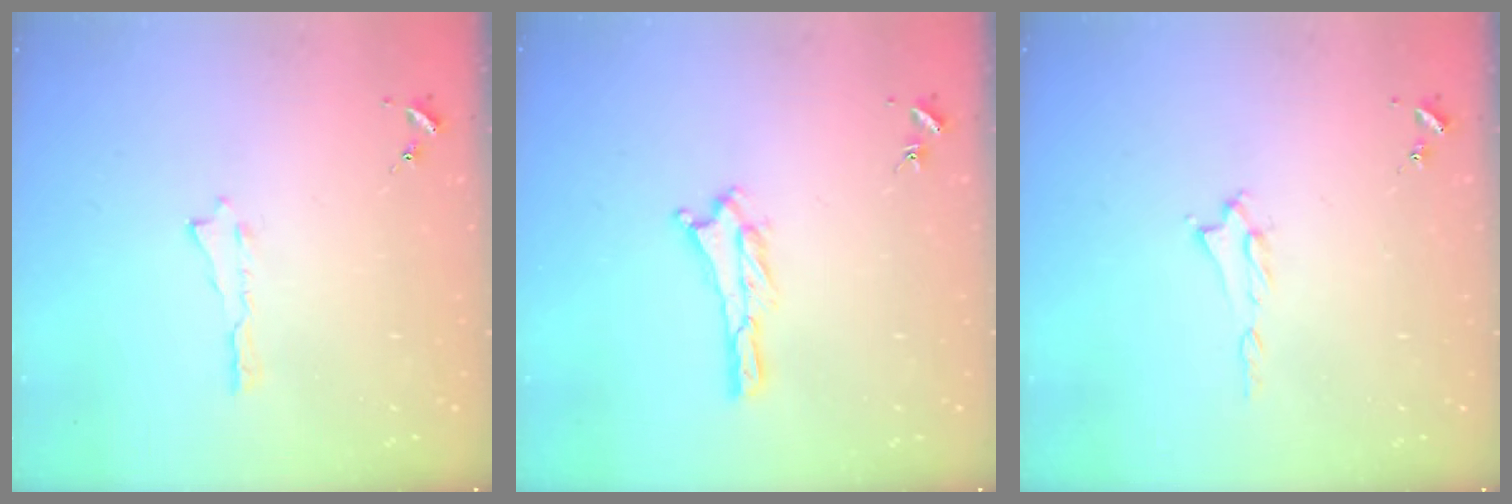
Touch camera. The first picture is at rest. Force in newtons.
{"total": 1.6, "press": 1.6, "slide": 0.3}
{"total": 1.0, "press": 0.9, "slide": 0.2}